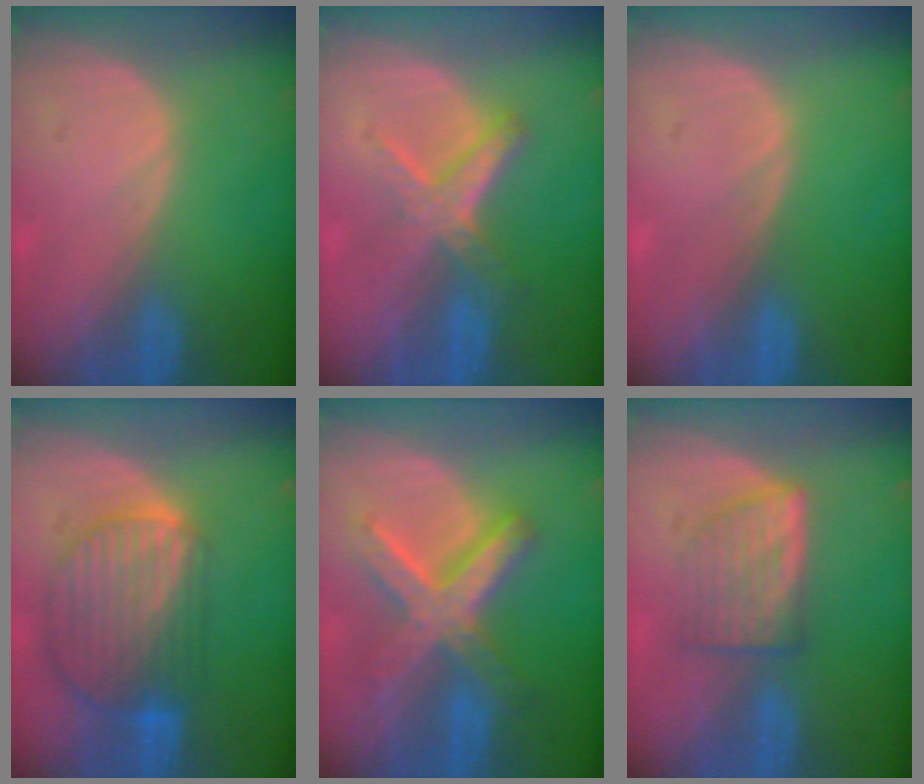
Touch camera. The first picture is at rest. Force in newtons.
{"total": 5.7, "press": 5.4, "slide": 1.7}
{"total": 0.0}
{"total": 10.0, "press": 8.5, "slide": 5.2}
{"total": 8.8, "press": 8.8, "slide": 0.7}
{"total": 5.6, "press": 5.6, "slide": 0.8}